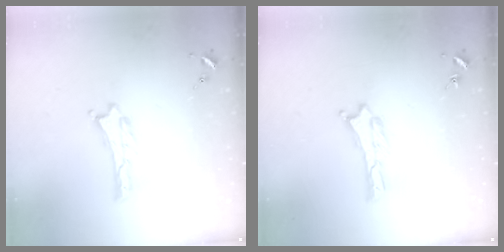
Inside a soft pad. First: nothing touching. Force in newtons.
{"total": 0.0}